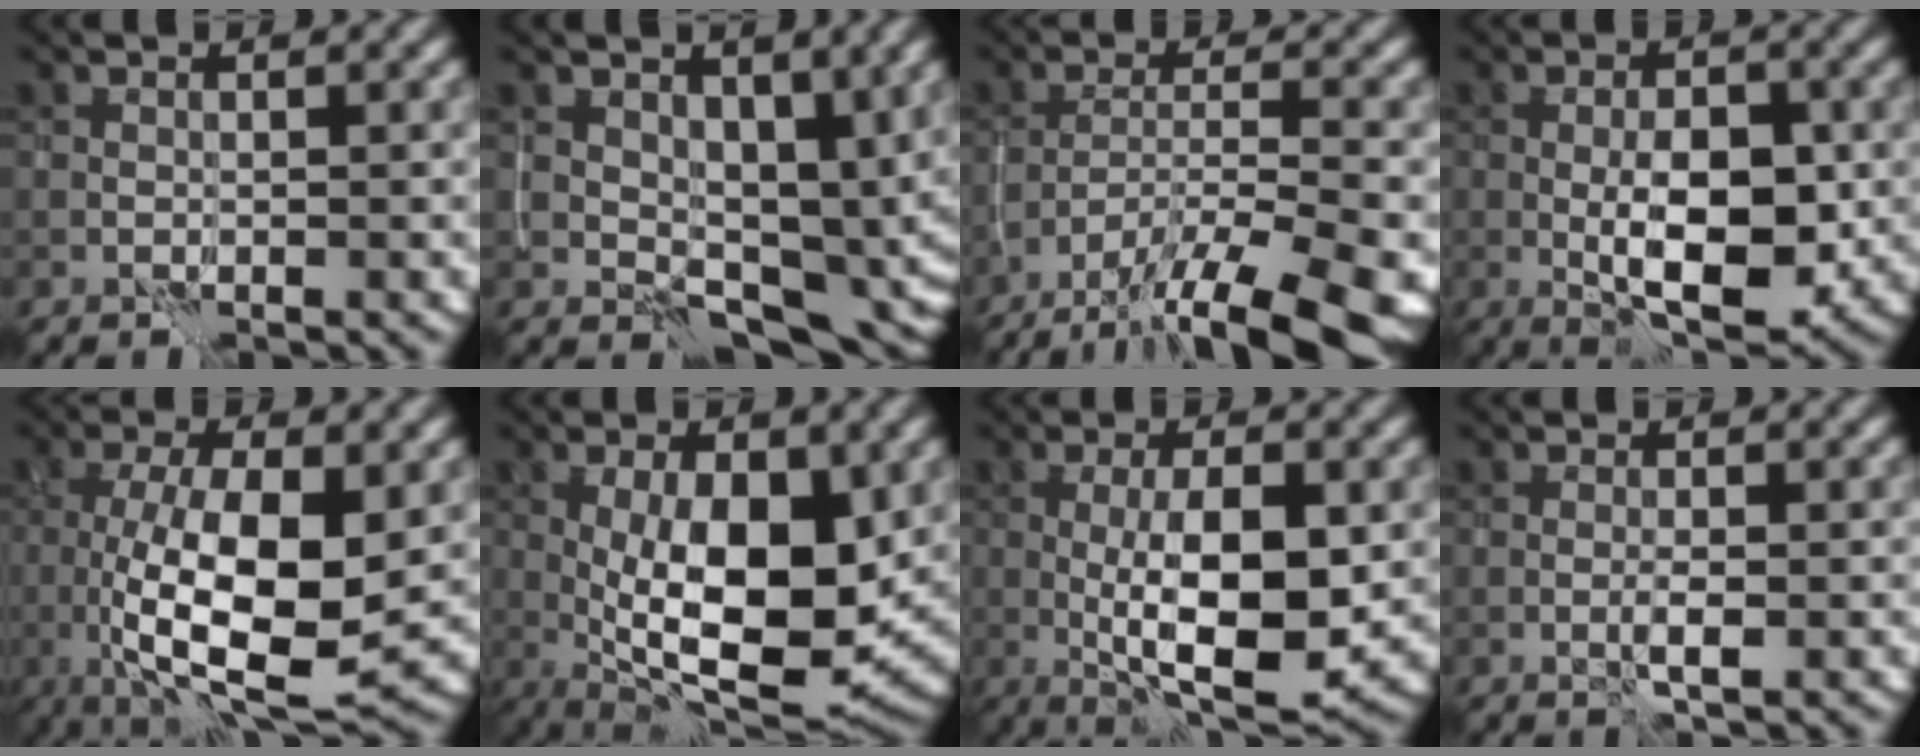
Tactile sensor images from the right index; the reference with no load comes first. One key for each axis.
{"total": 6.0, "fx": 1.5, "fy": 3.7, "fz": 4.6, "tx": -0.065, "ty": -0.014, "tz": 0.027}
{"total": 10.8, "fx": -7.7, "fy": 2.2, "fz": 7.2, "tx": -0.119, "ty": -0.019, "tz": -0.119}
{"total": 7.3, "fx": -1.2, "fy": 3.1, "fz": 6.5, "tx": -0.106, "ty": -0.002, "tz": -0.019}
{"total": 11.0, "fx": -0.8, "fy": 3.8, "fz": 10.3, "tx": -0.186, "ty": -0.018, "tz": -0.009}
{"total": 10.8, "fx": -0.3, "fy": 4.3, "fz": 9.9, "tx": -0.166, "ty": -0.013, "tz": -0.001}
{"total": 8.8, "fx": -1.1, "fy": 2.6, "fz": 8.3, "tx": -0.141, "ty": -0.009, "tz": -0.013}
{"total": 1.1, "fx": -0.2, "fy": 0.0, "fz": 1.1, "tx": -0.024, "ty": -0.001, "tz": -0.006}